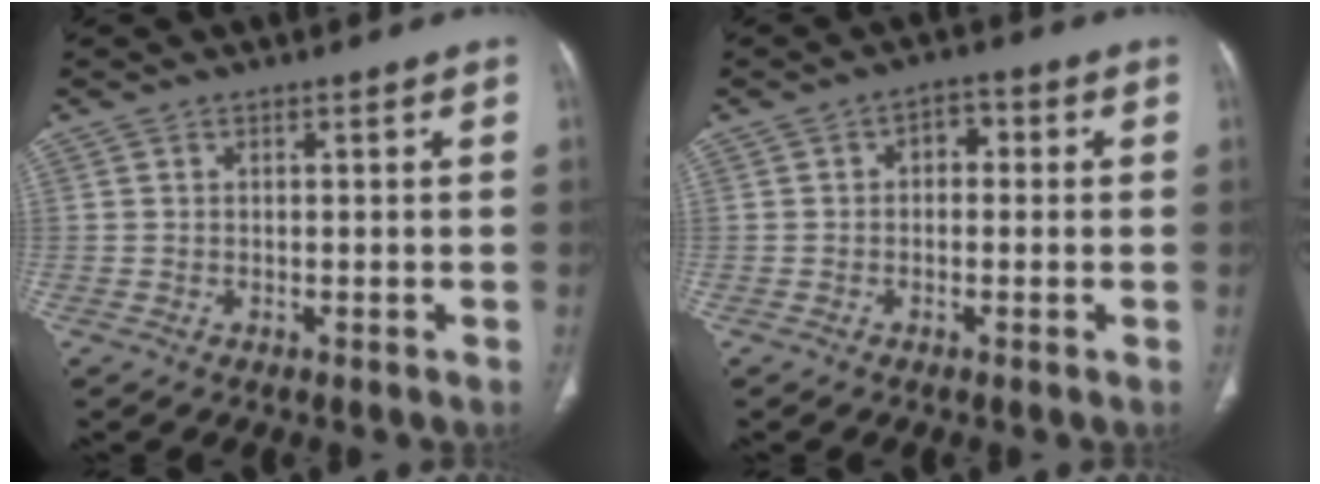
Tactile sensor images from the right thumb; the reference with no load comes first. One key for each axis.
{"total": 3.6, "fx": 0.2, "fy": 2.5, "fz": 2.5, "tx": -0.019, "ty": 0.012, "tz": -0.006}